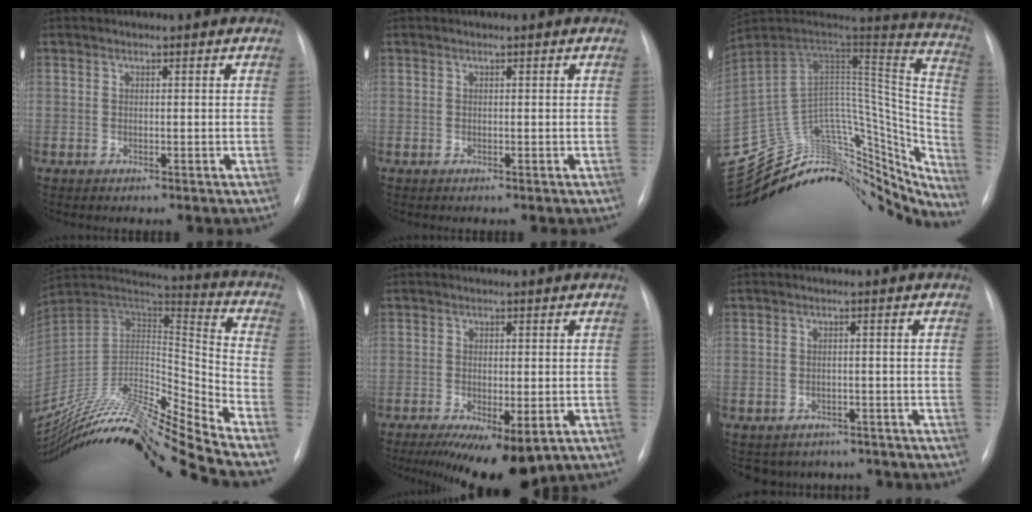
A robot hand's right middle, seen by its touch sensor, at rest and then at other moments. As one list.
[{"total": 0.0}, {"total": 38.0, "force": [-31.5, 16.5, 13.5], "torque": [-0.197, 0.046, -0.403]}, {"total": 27.9, "force": [-24.7, -0.7, 12.9], "torque": [-0.229, -0.018, -0.417]}, {"total": 10.7, "force": [-6.5, 3.7, 7.7], "torque": [-0.112, -0.019, -0.094]}, {"total": 7.0, "force": [-6.1, 3.6, 0.2], "torque": [0.003, 0.014, -0.067]}]